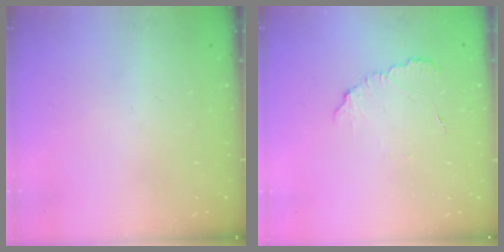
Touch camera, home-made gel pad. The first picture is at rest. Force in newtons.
{"total": 4.5, "press": 4.5, "slide": 0.4}